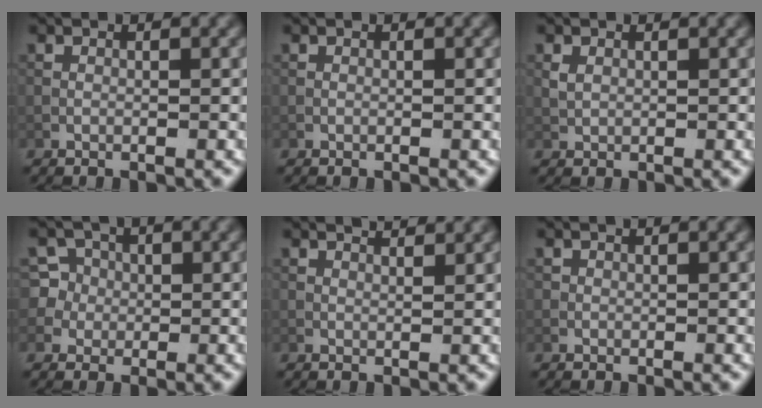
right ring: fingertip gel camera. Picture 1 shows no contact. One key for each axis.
{"total": 0.0}
{"total": 0.9, "fx": 0.3, "fy": 0.7, "fz": 0.5, "tx": -0.013, "ty": 0.000, "tz": 0.008}
{"total": 5.3, "fx": 1.0, "fy": 5.1, "fz": 1.2, "tx": -0.023, "ty": 0.034, "tz": 0.005}
{"total": 1.9, "fx": 1.7, "fy": 0.3, "fz": 0.7, "tx": -0.013, "ty": -0.006, "tz": 0.023}
{"total": 0.5, "fx": 0.4, "fy": 0.3, "fz": 0.1, "tx": 0.000, "ty": 0.002, "tz": 0.006}